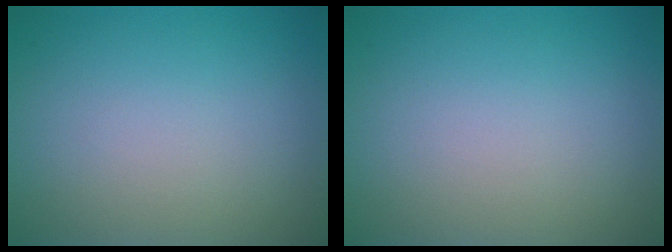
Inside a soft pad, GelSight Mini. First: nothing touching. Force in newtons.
{"total": 0.0}